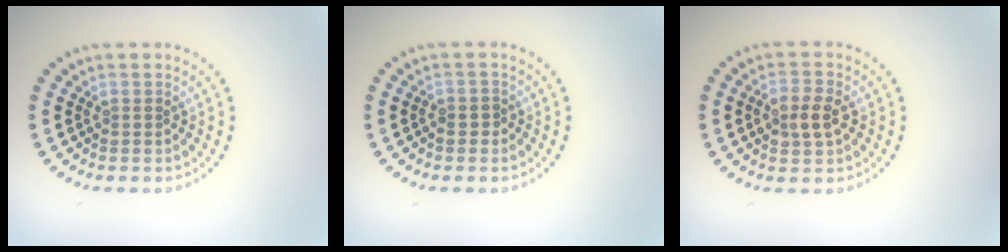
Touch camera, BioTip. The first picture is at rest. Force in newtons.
{"total": 0.9, "press": 0.8, "slide": 0.5}
{"total": 2.8, "press": 2.8, "slide": 0.1}